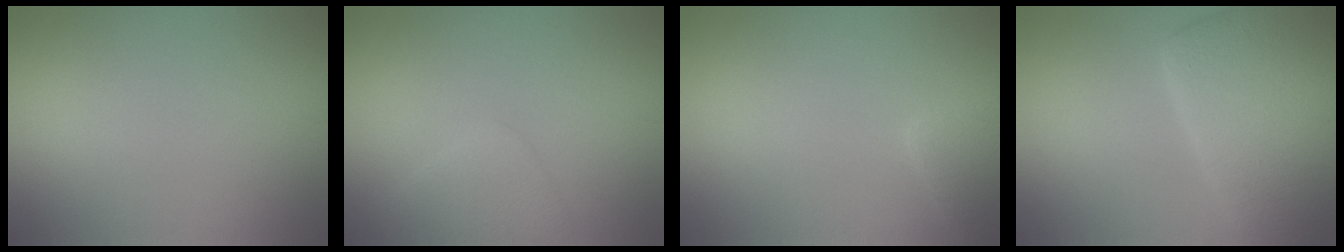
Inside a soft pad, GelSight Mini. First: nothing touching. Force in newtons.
{"total": 2.8, "press": 2.8, "slide": 0.1}
{"total": 2.9, "press": 2.9, "slide": 0.1}
{"total": 11.8, "press": 11.7, "slide": 1.1}